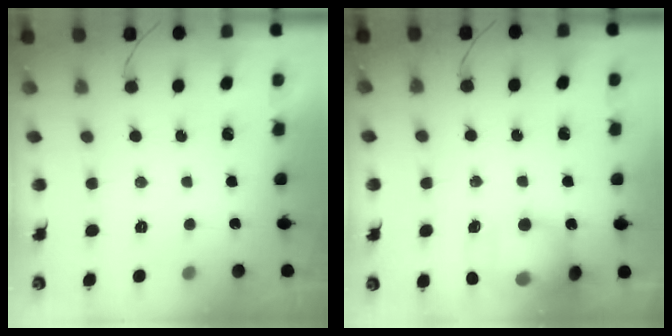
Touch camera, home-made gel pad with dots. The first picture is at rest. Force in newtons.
{"total": 15.4, "press": 15.1, "slide": 2.8}